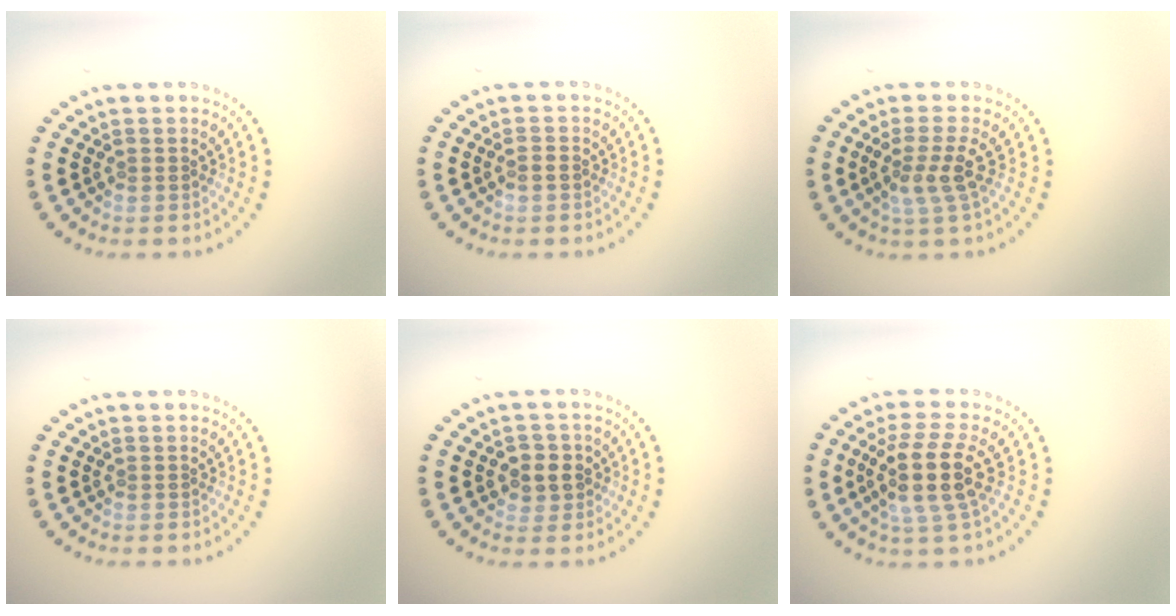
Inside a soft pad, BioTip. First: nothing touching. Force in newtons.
{"total": 0.6, "press": 0.6, "slide": 0.2}
{"total": 2.7, "press": 2.0, "slide": 1.8}
{"total": 0.0}
{"total": 2.3, "press": 2.2, "slide": 0.8}
{"total": 4.5, "press": 3.7, "slide": 2.5}